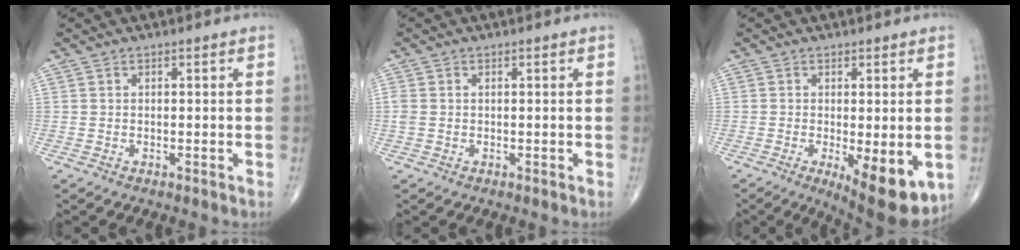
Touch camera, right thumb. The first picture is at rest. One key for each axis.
{"total": 1.4, "fx": 0.0, "fy": 1.0, "fz": 0.9, "tx": -0.035, "ty": 0.006, "tz": 0.001}
{"total": 11.0, "fx": -3.1, "fy": 3.7, "fz": 9.9, "tx": -0.130, "ty": -0.023, "tz": -0.035}